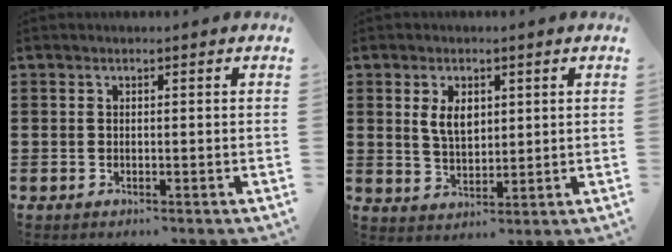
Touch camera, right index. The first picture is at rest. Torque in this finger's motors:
{"motor_torque": [0.35, 0.34, 0.19, 0.04]}